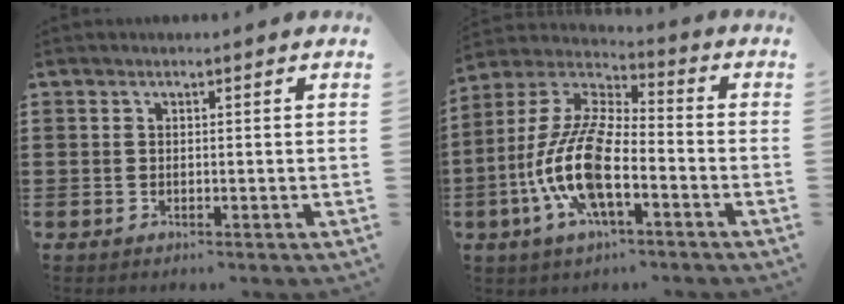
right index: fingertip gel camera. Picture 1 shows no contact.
{"total": 12.9, "force": [-4.6, 4.7, 11.1], "torque": [-0.260, -0.009, -0.094]}